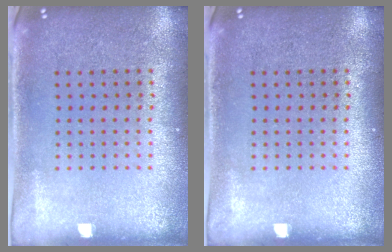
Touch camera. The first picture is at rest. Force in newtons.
{"total": 0.0}